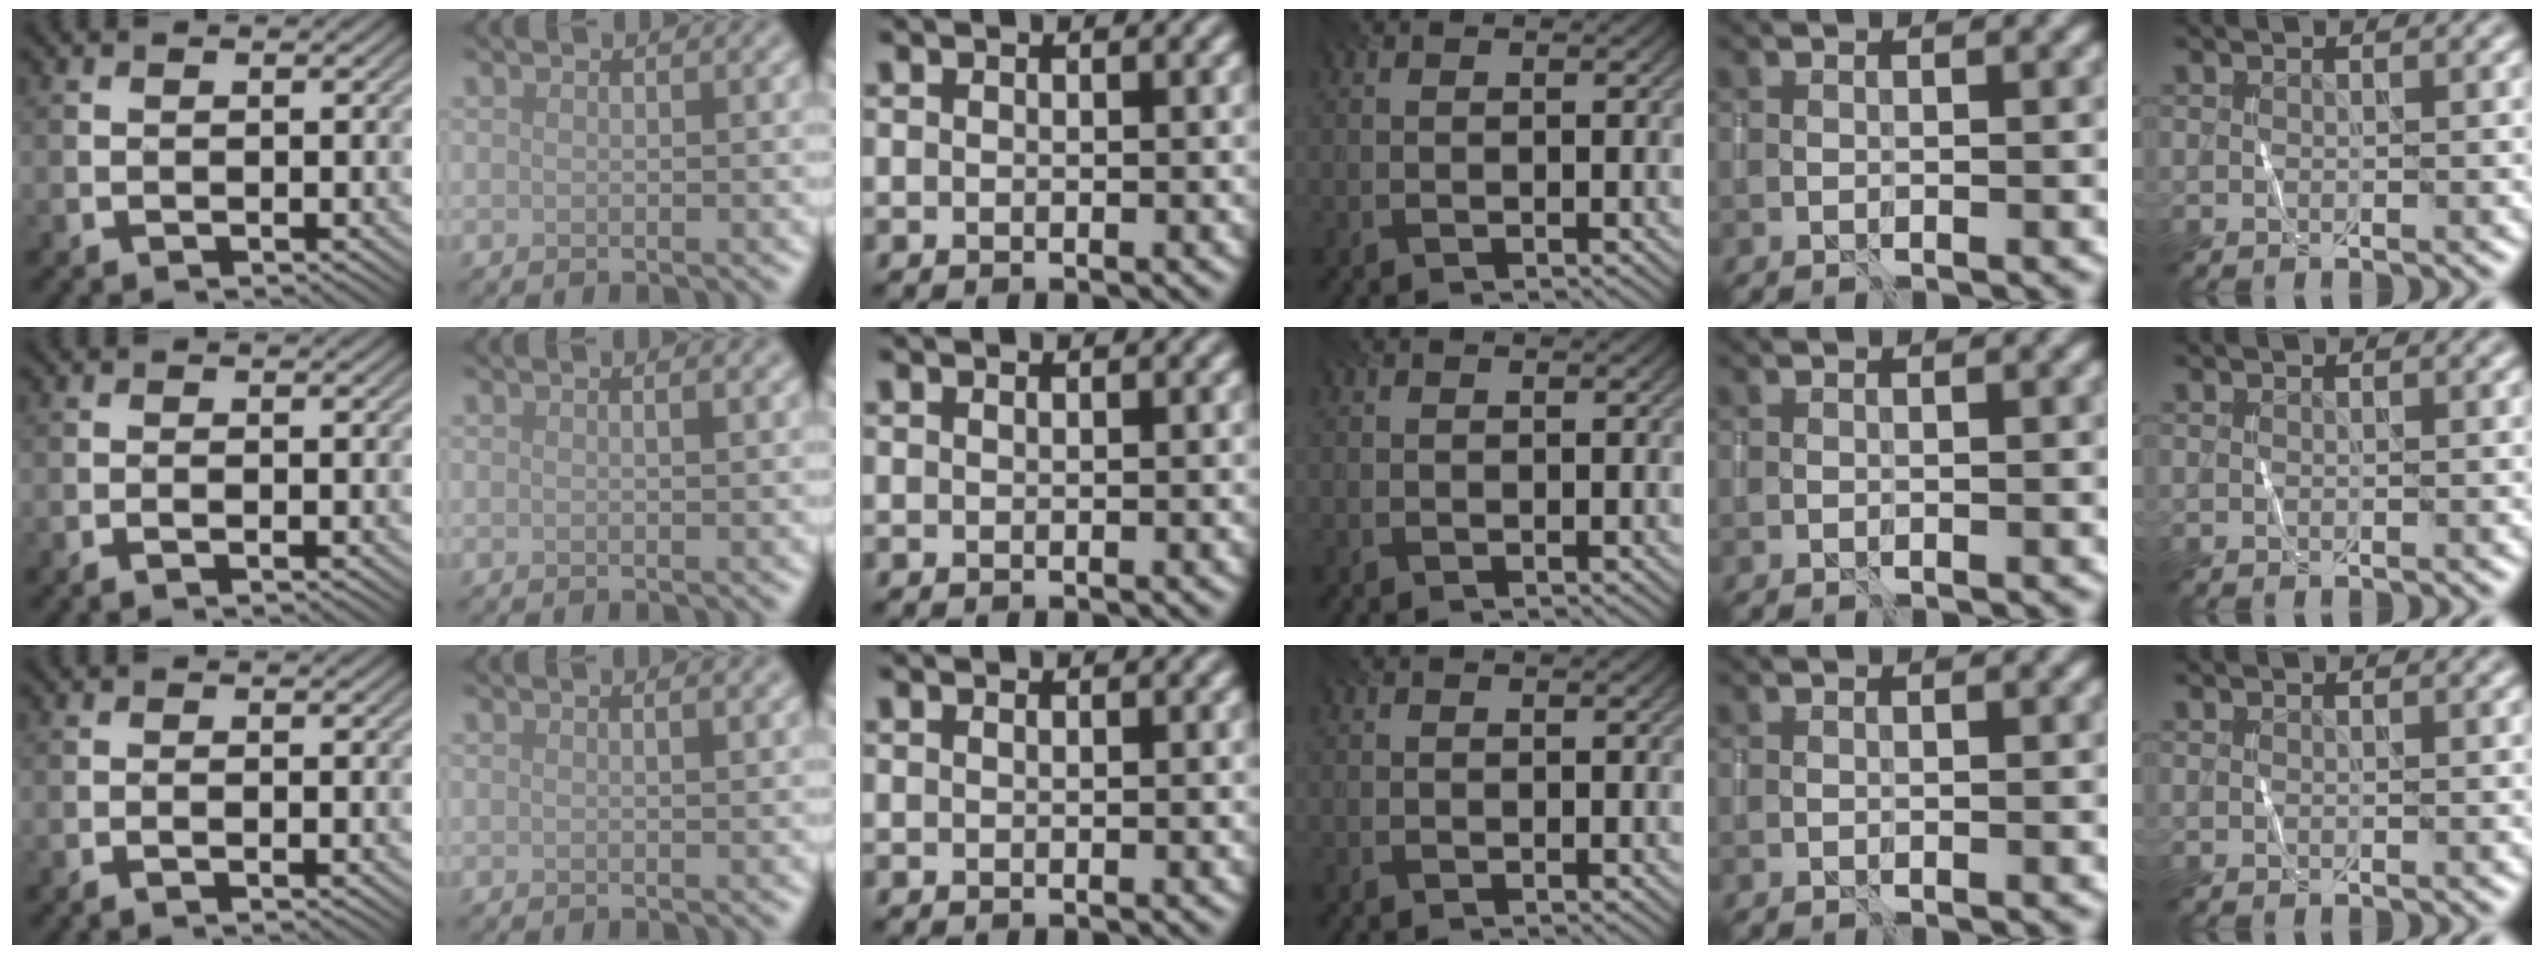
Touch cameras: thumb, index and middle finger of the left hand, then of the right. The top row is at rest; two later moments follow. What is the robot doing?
{"motion": "wrap", "object": "sponge"}